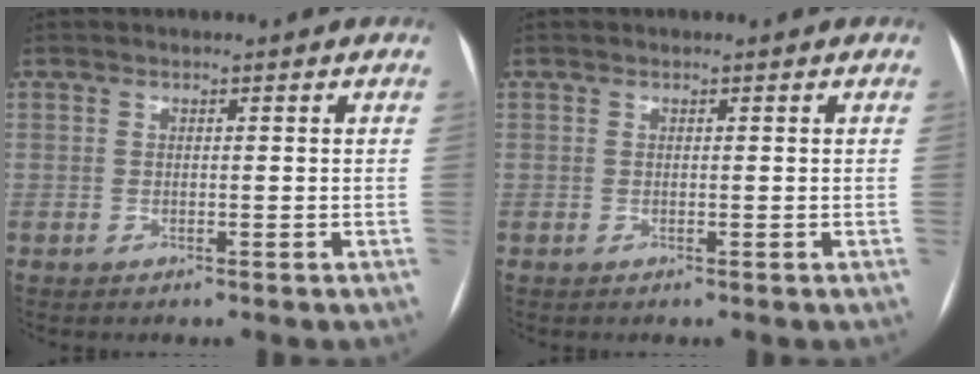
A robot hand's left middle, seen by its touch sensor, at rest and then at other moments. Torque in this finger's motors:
{"motor_torque": [0.01, -0.03, -0.02, -0.01]}